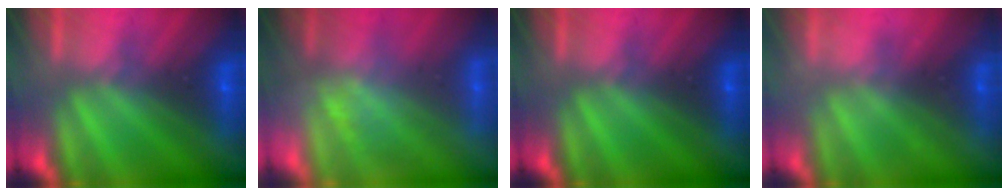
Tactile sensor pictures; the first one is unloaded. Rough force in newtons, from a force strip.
{"total": 1.6}
{"total": 0.0}
{"total": 2.1}